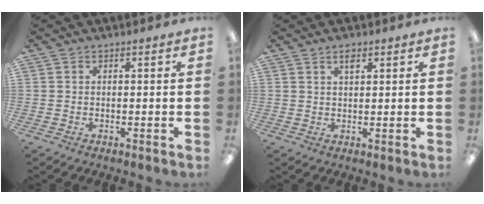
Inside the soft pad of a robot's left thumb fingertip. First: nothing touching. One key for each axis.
{"total": 2.3, "fx": 1.6, "fy": 0.8, "fz": 1.4, "tx": -0.024, "ty": -0.001, "tz": 0.026}